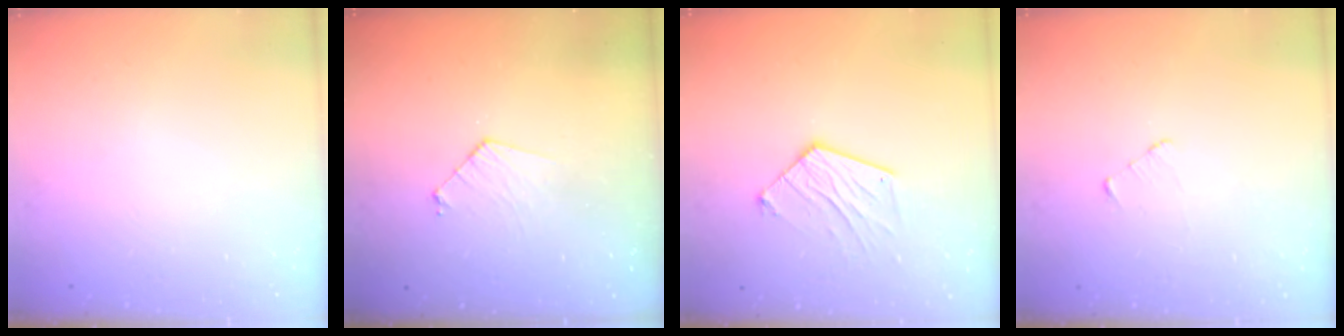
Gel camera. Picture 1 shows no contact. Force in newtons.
{"total": 6.9, "press": 6.9, "slide": 0.6}
{"total": 10.5, "press": 10.4, "slide": 0.5}
{"total": 2.5, "press": 2.5, "slide": 0.3}